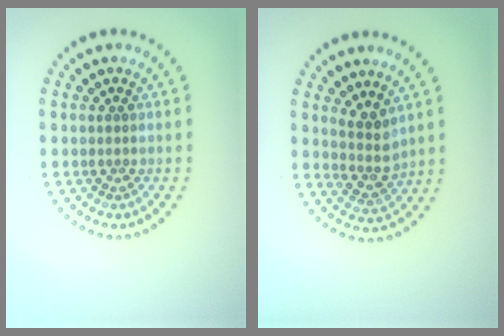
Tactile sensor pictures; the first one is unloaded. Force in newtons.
{"total": 2.6, "press": 2.1, "slide": 1.6}